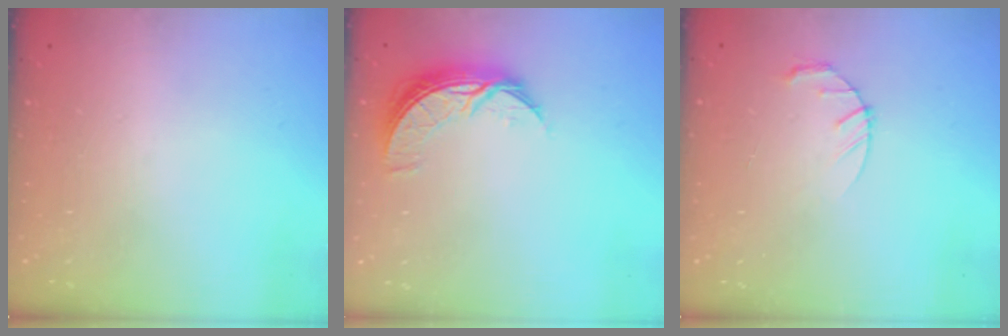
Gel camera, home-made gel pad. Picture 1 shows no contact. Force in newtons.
{"total": 8.6, "press": 8.6, "slide": 0.1}
{"total": 3.9, "press": 3.9, "slide": 0.5}